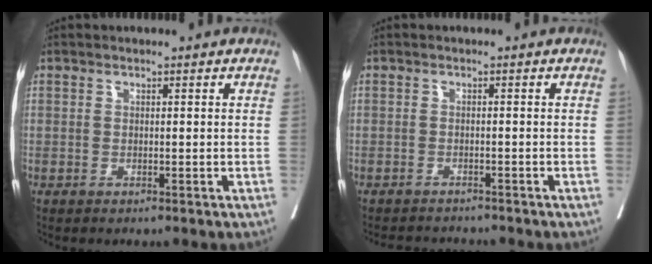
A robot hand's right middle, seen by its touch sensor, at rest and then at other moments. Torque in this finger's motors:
{"motor_torque": [0.06, -0.24, -0.04, 0.00]}